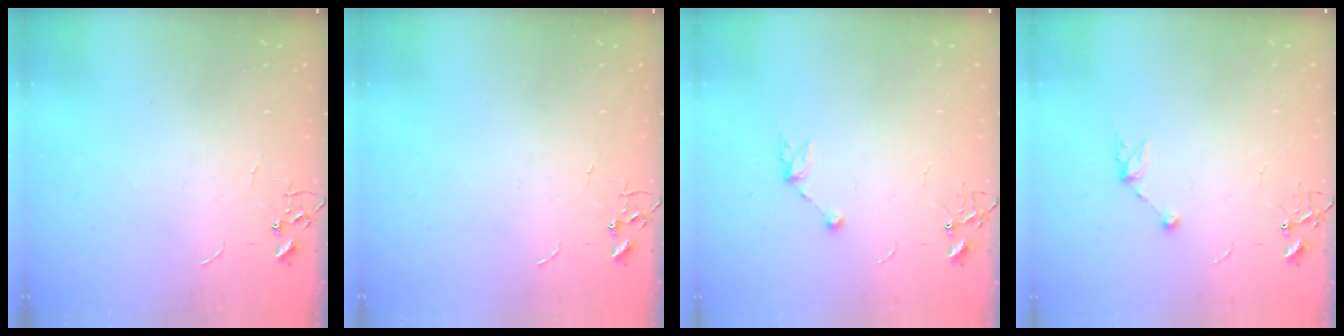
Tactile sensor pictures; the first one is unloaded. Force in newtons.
{"total": 0.0}
{"total": 8.3, "press": 8.1, "slide": 1.4}
{"total": 8.3, "press": 8.1, "slide": 1.4}